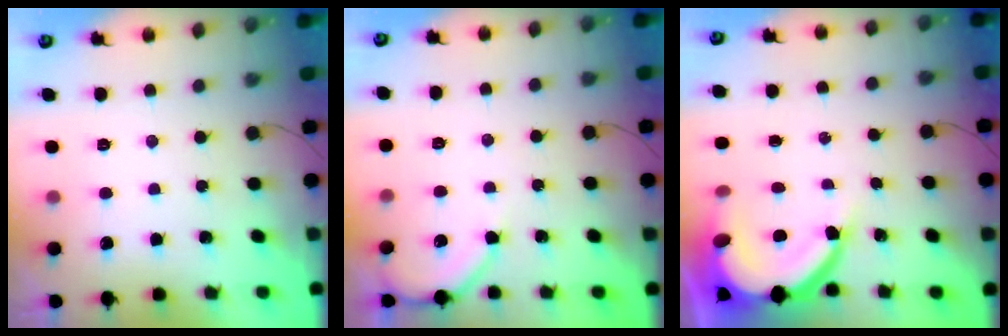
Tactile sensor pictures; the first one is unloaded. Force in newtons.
{"total": 4.6, "press": 4.5, "slide": 0.7}
{"total": 12.1, "press": 12.0, "slide": 1.3}